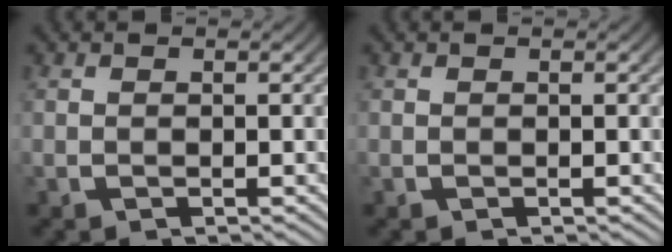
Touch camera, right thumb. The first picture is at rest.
{"total": 0.0}